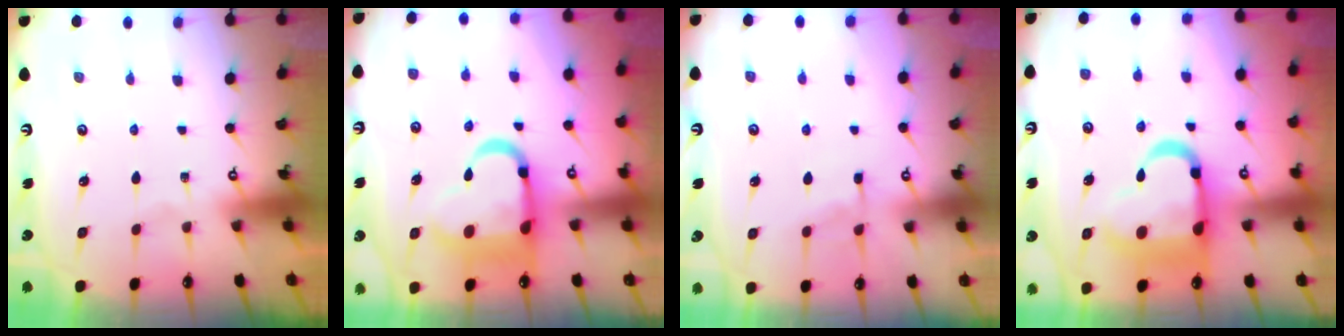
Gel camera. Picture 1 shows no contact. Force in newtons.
{"total": 14.4, "press": 14.3, "slide": 1.7}
{"total": 4.1, "press": 4.1, "slide": 0.6}
{"total": 17.2, "press": 17.1, "slide": 1.9}